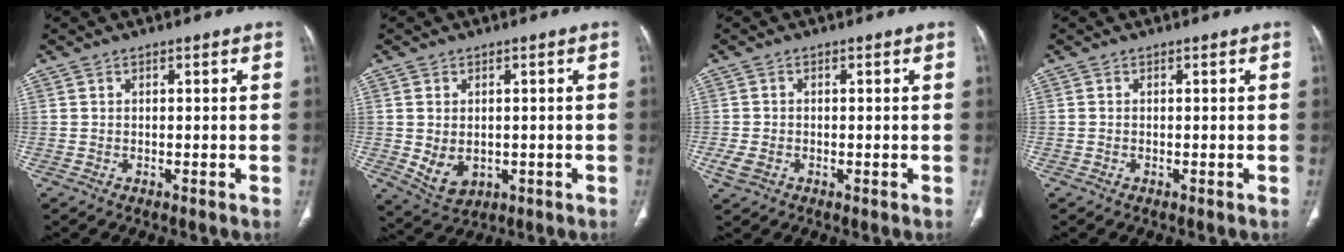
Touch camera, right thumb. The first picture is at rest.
{"total": 6.0, "force": [-0.5, 4.4, 4.1], "torque": [-0.064, -0.007, 0.011]}
{"total": 3.0, "force": [-0.8, 2.1, 2.0], "torque": [-0.048, 0.003, -0.013]}
{"total": 0.0}